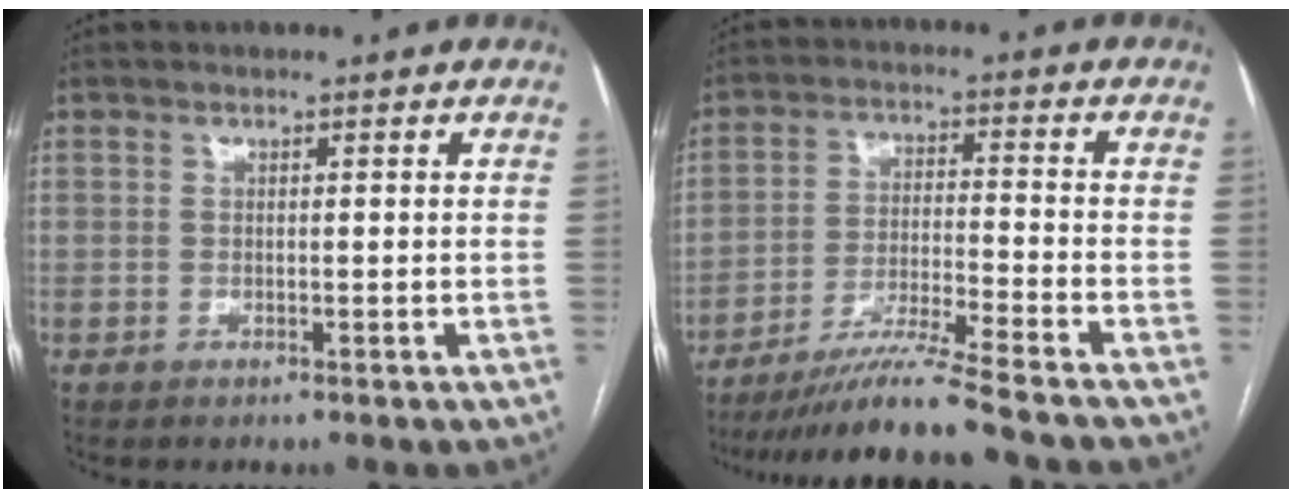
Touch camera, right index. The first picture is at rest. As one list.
[{"total": 11.3, "force": [-9.7, -1.7, 5.5], "torque": [-0.086, -0.024, -0.167]}]